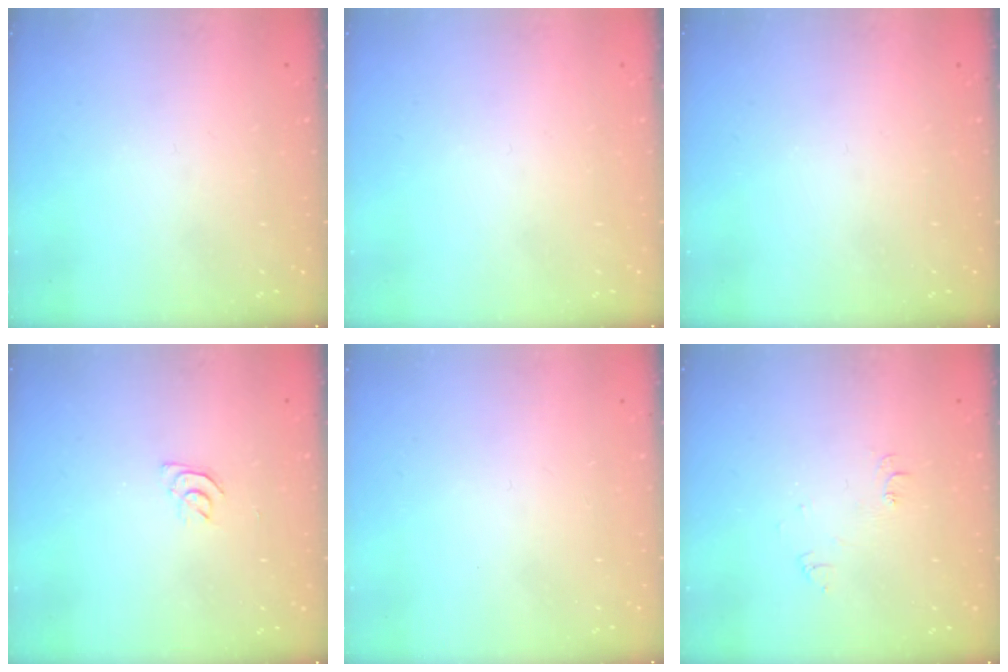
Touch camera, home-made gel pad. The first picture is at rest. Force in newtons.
{"total": 1.5, "press": 1.5, "slide": 0.1}
{"total": 0.0}
{"total": 3.4, "press": 3.4, "slide": 0.4}
{"total": 1.7, "press": 1.6, "slide": 0.1}
{"total": 4.9, "press": 4.9, "slide": 0.7}